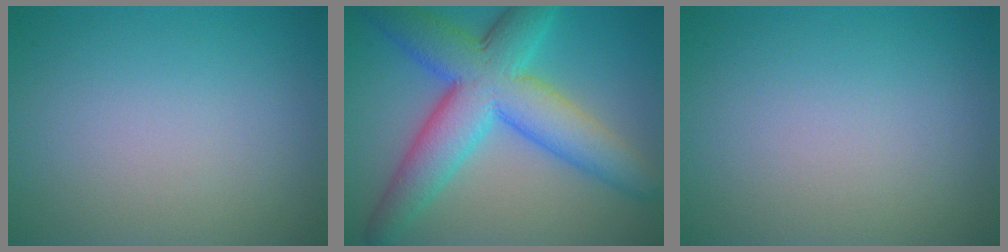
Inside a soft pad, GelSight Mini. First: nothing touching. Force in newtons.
{"total": 10.1, "press": 10.1, "slide": 0.4}
{"total": 0.0}